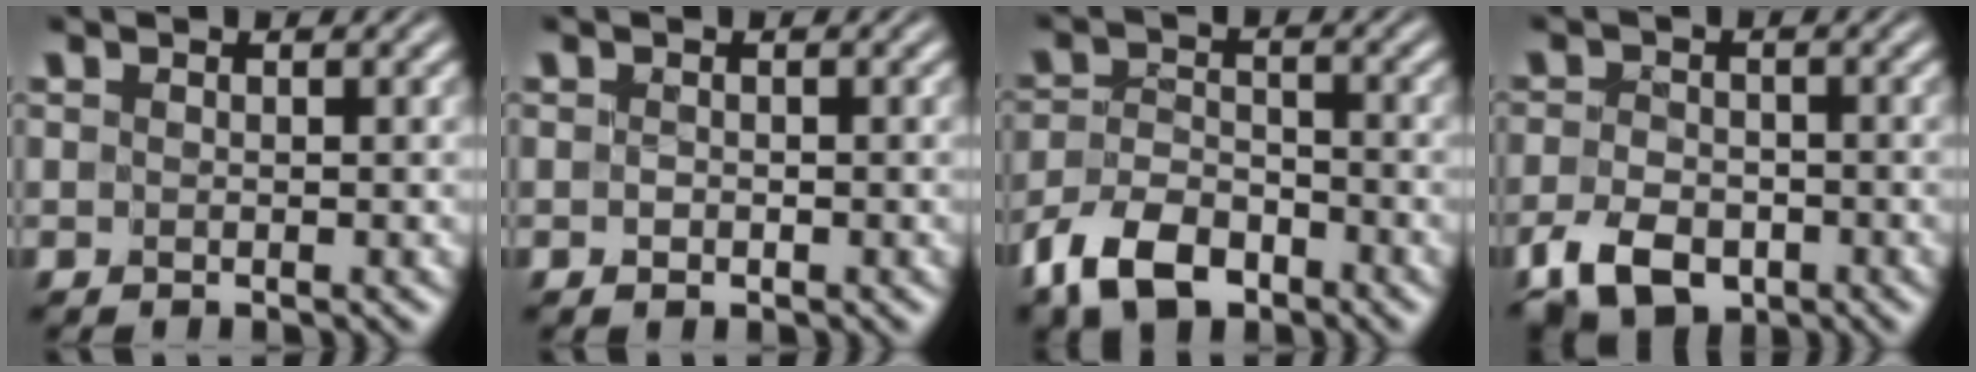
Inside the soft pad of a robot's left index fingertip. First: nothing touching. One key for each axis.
{"total": 0.0}
{"total": 5.3, "fx": -3.9, "fy": 2.7, "fz": 2.5, "tx": -0.050, "ty": 0.000, "tz": -0.079}
{"total": 4.9, "fx": -3.0, "fy": 3.0, "fz": 2.5, "tx": -0.053, "ty": -0.007, "tz": -0.060}